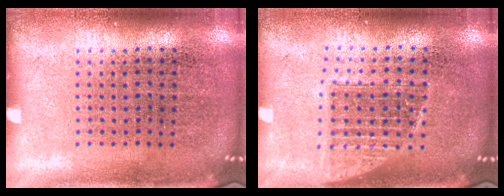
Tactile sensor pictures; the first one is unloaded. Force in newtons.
{"total": 1.3, "press": 1.1, "slide": 0.7}